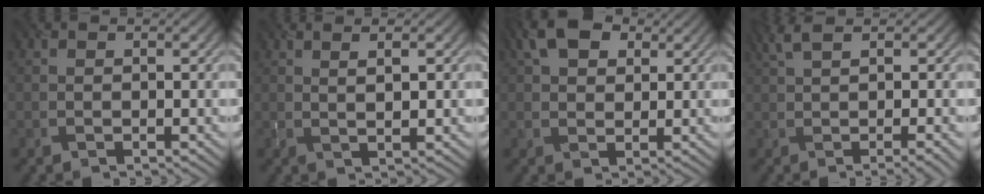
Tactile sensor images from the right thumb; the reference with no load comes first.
{"total": 1.7, "force": [0.9, 0.3, 1.4], "torque": [-0.021, 0.002, 0.022]}
{"total": 4.9, "force": [2.6, 3.4, 2.3], "torque": [-0.051, 0.011, 0.044]}
{"total": 5.4, "force": [0.9, 1.2, 5.1], "torque": [-0.070, 0.018, 0.019]}